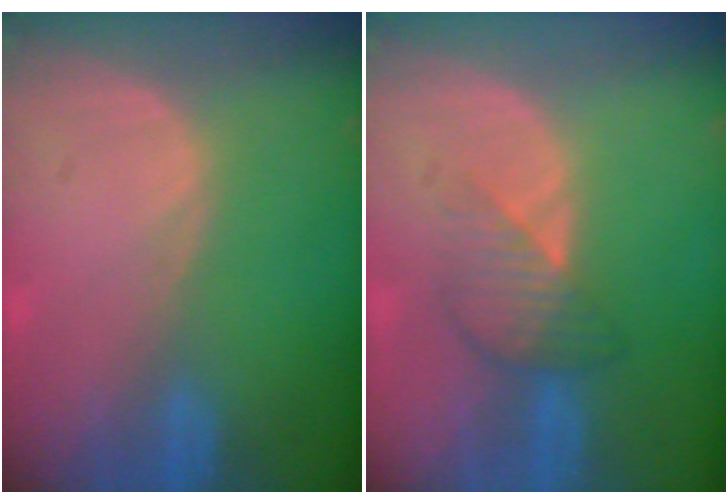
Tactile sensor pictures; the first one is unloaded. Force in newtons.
{"total": 4.0, "press": 4.0, "slide": 0.1}